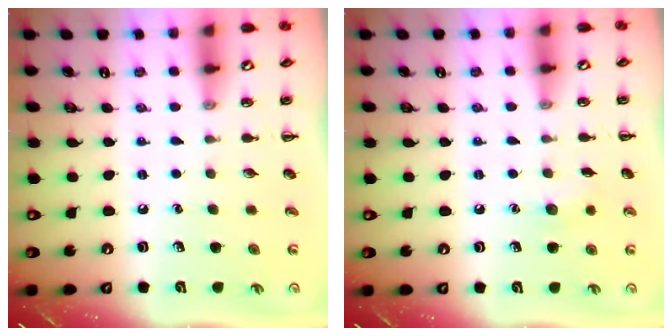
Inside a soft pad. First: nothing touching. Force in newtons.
{"total": 5.2, "press": 5.1, "slide": 1.1}